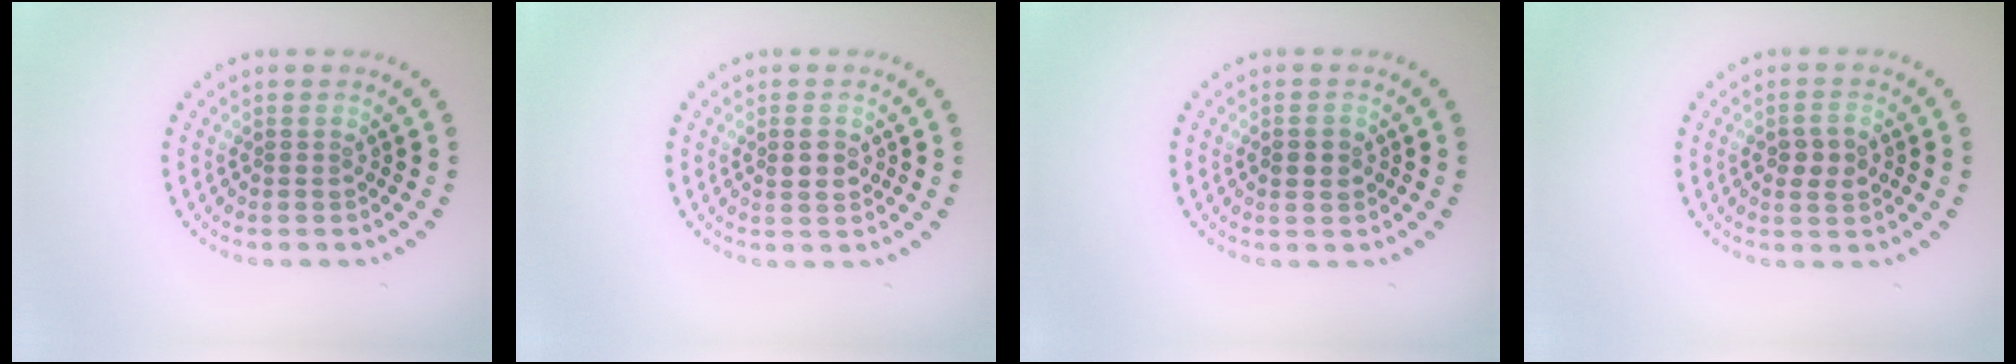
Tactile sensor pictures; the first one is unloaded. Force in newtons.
{"total": 1.5, "press": 1.5, "slide": 0.4}
{"total": 1.2, "press": 1.2, "slide": 0.1}
{"total": 2.0, "press": 2.0, "slide": 0.2}